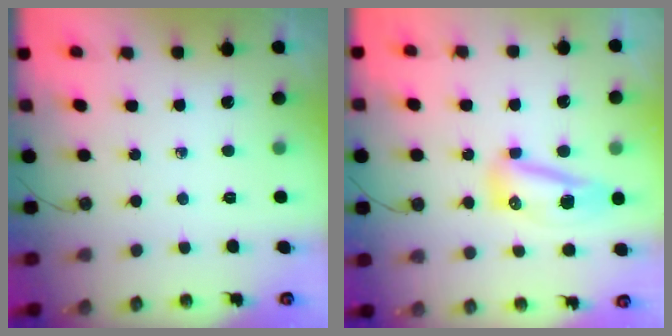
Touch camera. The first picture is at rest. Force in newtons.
{"total": 17.5, "press": 12.1, "slide": 12.6}